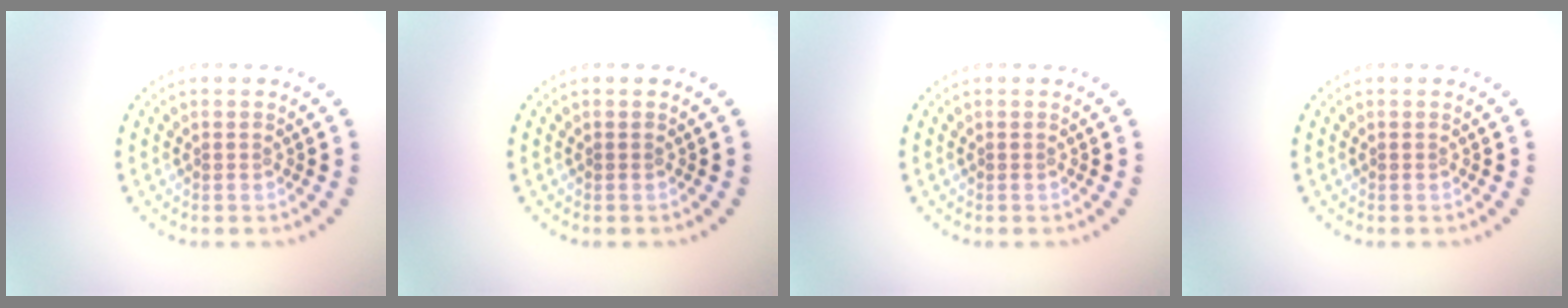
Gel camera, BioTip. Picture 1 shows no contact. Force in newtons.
{"total": 0.0}
{"total": 0.0}
{"total": 0.0}